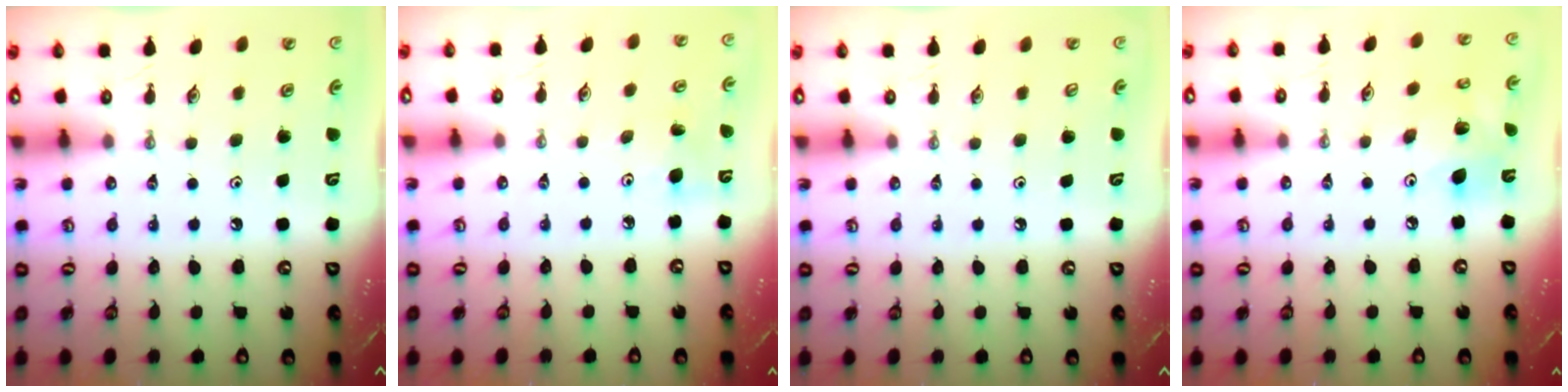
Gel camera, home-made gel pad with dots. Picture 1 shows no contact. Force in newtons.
{"total": 7.1, "press": 7.0, "slide": 0.7}
{"total": 0.7, "press": 0.1, "slide": 0.7}
{"total": 11.0, "press": 10.8, "slide": 1.9}